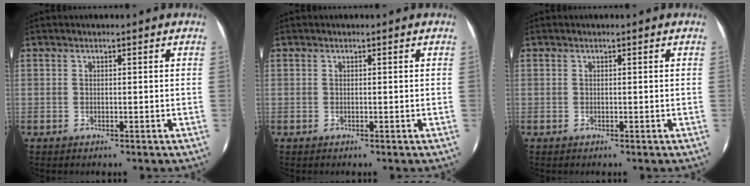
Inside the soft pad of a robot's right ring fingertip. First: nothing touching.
{"total": 0.0}
{"total": 0.0}